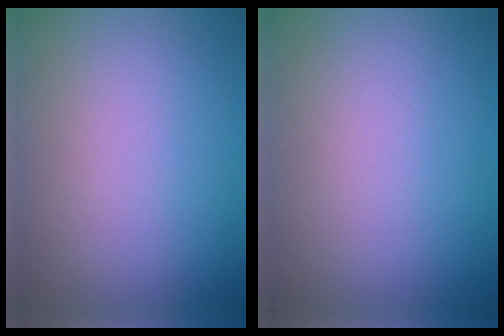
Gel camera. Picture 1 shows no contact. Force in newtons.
{"total": 0.0}